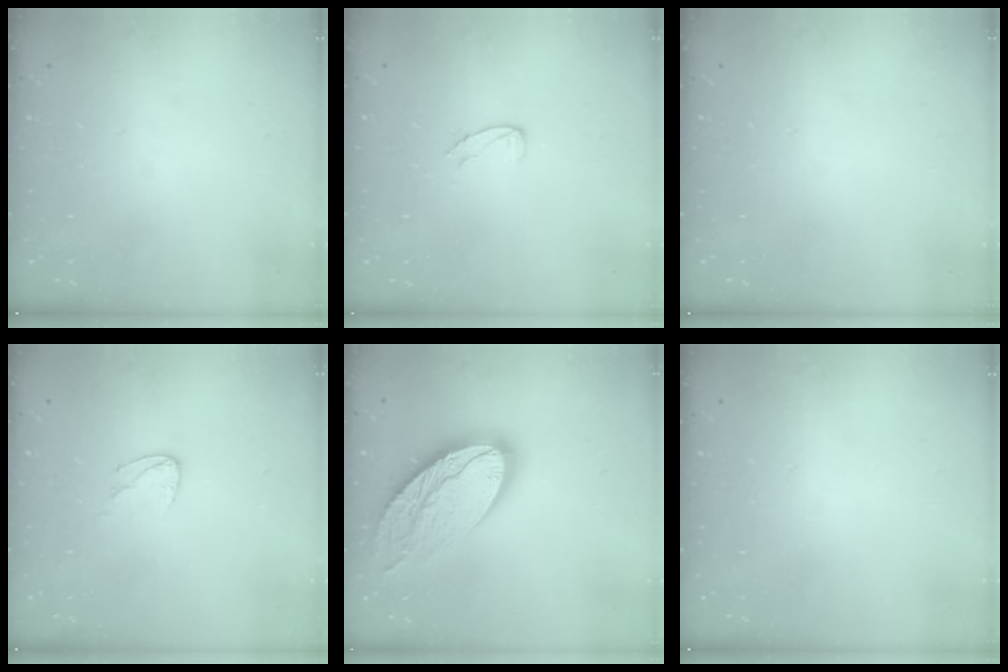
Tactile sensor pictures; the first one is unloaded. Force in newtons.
{"total": 4.2, "press": 4.2, "slide": 0.4}
{"total": 0.0}
{"total": 5.8, "press": 5.8, "slide": 0.5}
{"total": 18.1, "press": 18.1, "slide": 1.2}
{"total": 0.0}